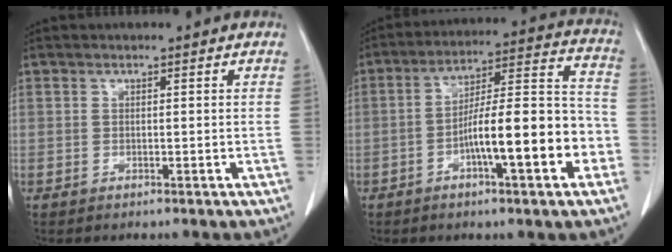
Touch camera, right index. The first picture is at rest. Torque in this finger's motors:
{"motor_torque": [1.83, -0.31, 0.70, 0.16]}